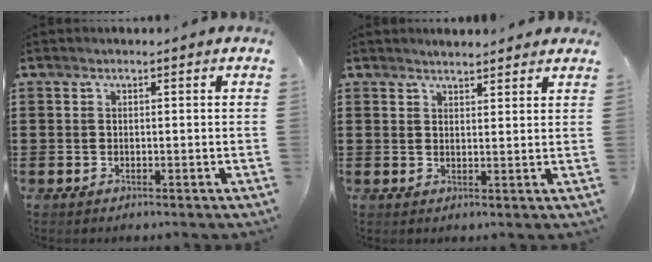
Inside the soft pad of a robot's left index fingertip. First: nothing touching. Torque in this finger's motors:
{"motor_torque": [0.60, 1.42, 0.05, 0.01]}